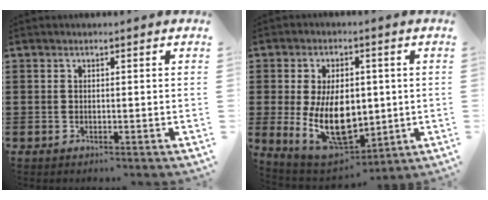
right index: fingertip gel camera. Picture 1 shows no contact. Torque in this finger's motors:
{"motor_torque": [2.14, 0.00, 0.83, 0.18]}